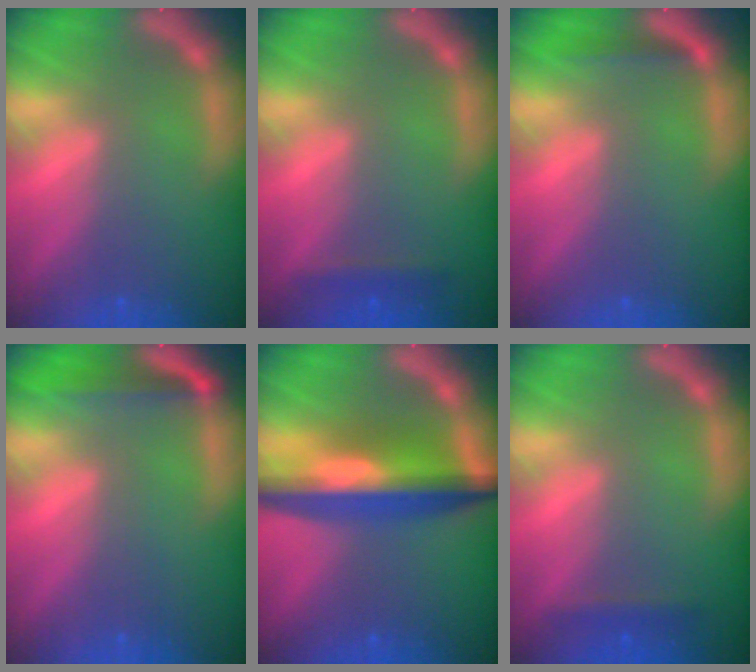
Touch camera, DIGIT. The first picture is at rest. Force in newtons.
{"total": 1.4}
{"total": 1.4}
{"total": 3.5}
{"total": 9.0}
{"total": 1.4}